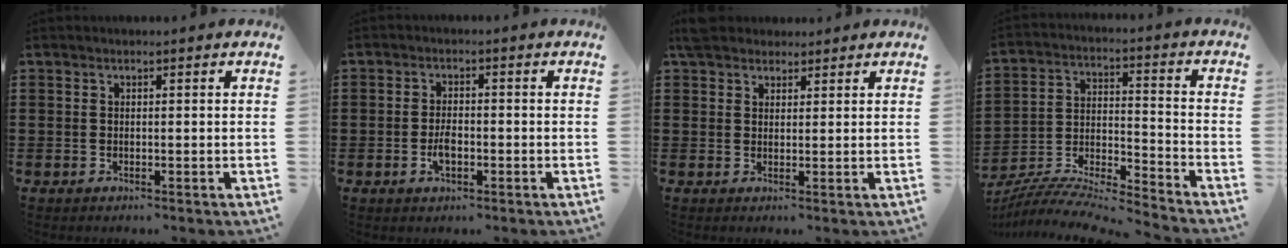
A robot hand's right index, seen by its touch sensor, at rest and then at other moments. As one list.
[{"total": 2.8, "force": [-0.9, 1.3, 2.4], "torque": [-0.052, -0.002, -0.017]}, {"total": 2.8, "force": [2.3, 1.5, 0.7], "torque": [-0.022, 0.008, 0.044]}, {"total": 7.4, "force": [-7.0, 0.3, 2.2], "torque": [-0.046, -0.011, -0.144]}]